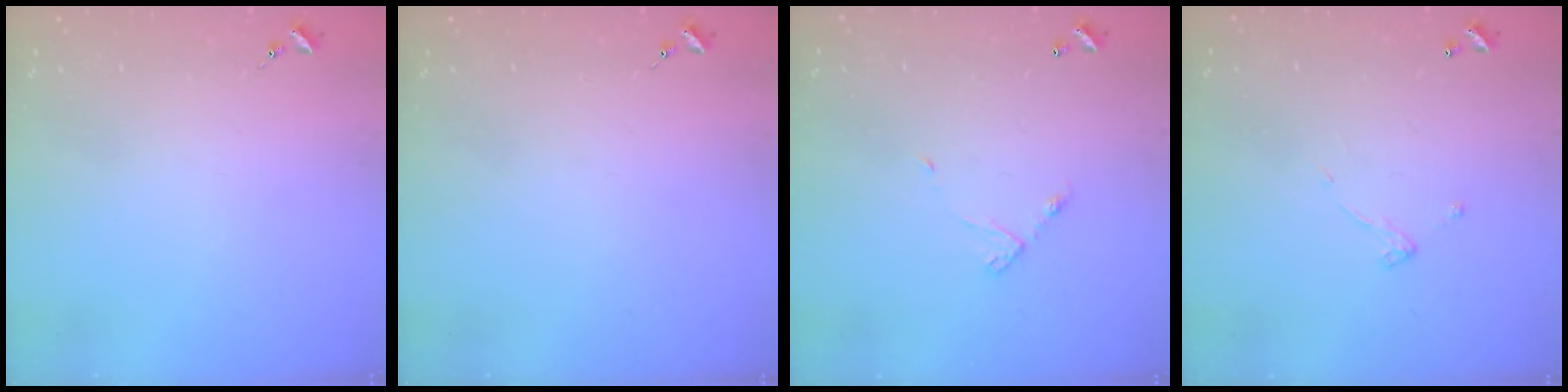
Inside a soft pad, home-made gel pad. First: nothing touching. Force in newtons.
{"total": 0.0}
{"total": 5.5, "press": 5.5, "slide": 0.3}
{"total": 4.9, "press": 4.9, "slide": 0.1}